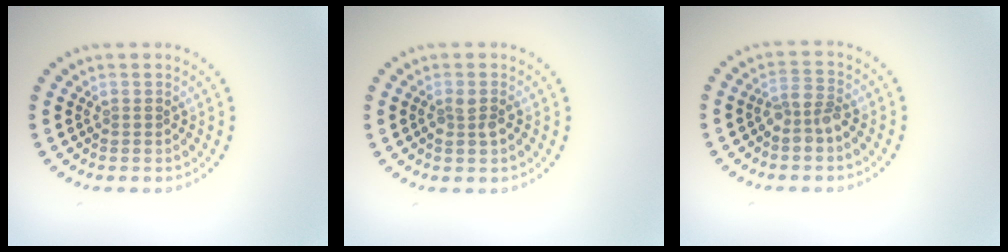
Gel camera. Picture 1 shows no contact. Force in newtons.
{"total": 1.3, "press": 1.3, "slide": 0.3}
{"total": 2.3, "press": 2.0, "slide": 1.0}